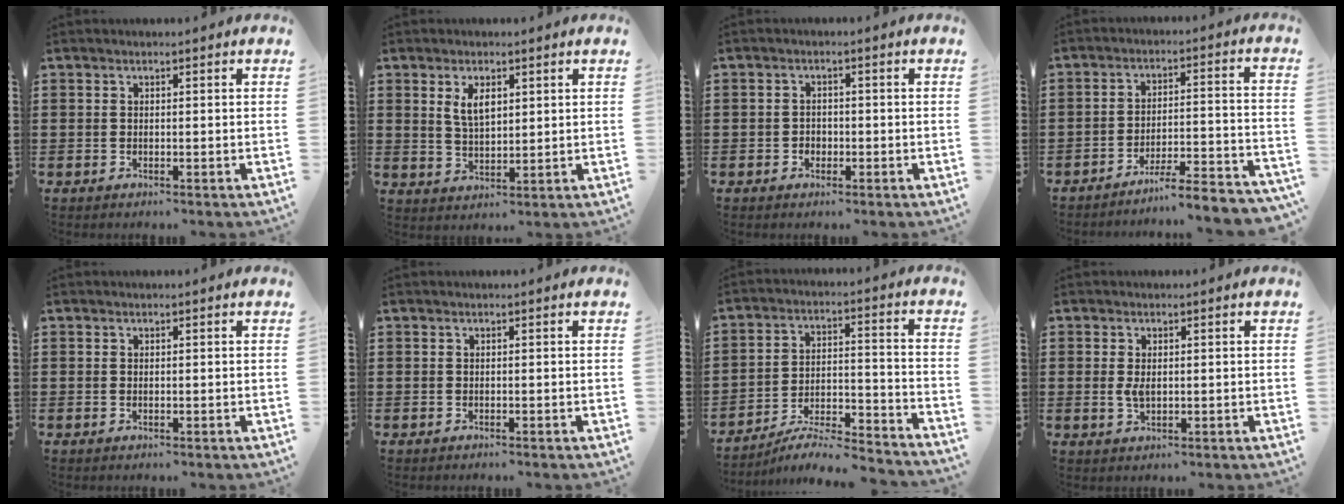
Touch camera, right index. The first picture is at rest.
{"total": 4.2, "force": [1.8, 1.9, 3.2], "torque": [-0.062, 0.003, 0.030]}
{"total": 1.5, "force": [-0.7, 1.2, 0.4], "torque": [-0.012, 0.001, -0.016]}
{"total": 5.7, "force": [-5.2, -0.3, 2.2], "torque": [-0.035, -0.012, -0.102]}
{"total": 0.0}
{"total": 0.0}
{"total": 6.1, "force": [-5.7, 0.3, 2.1], "torque": [-0.038, -0.007, -0.114]}
{"total": 2.5, "force": [0.1, 1.4, 2.1], "torque": [-0.051, 0.002, -0.001]}